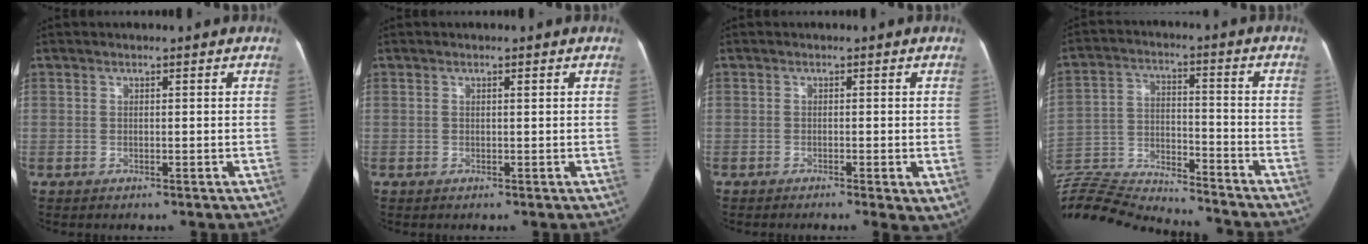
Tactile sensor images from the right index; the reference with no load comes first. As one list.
[{"total": 0.5, "force": [0.2, 0.0, 0.5], "torque": [-0.011, 0.003, 0.003]}, {"total": 3.6, "force": [-1.5, 0.6, 3.2], "torque": [-0.040, -0.010, -0.021]}, {"total": 23.1, "force": [-21.8, 3.2, 7.2], "torque": [-0.181, -0.007, -0.341]}]